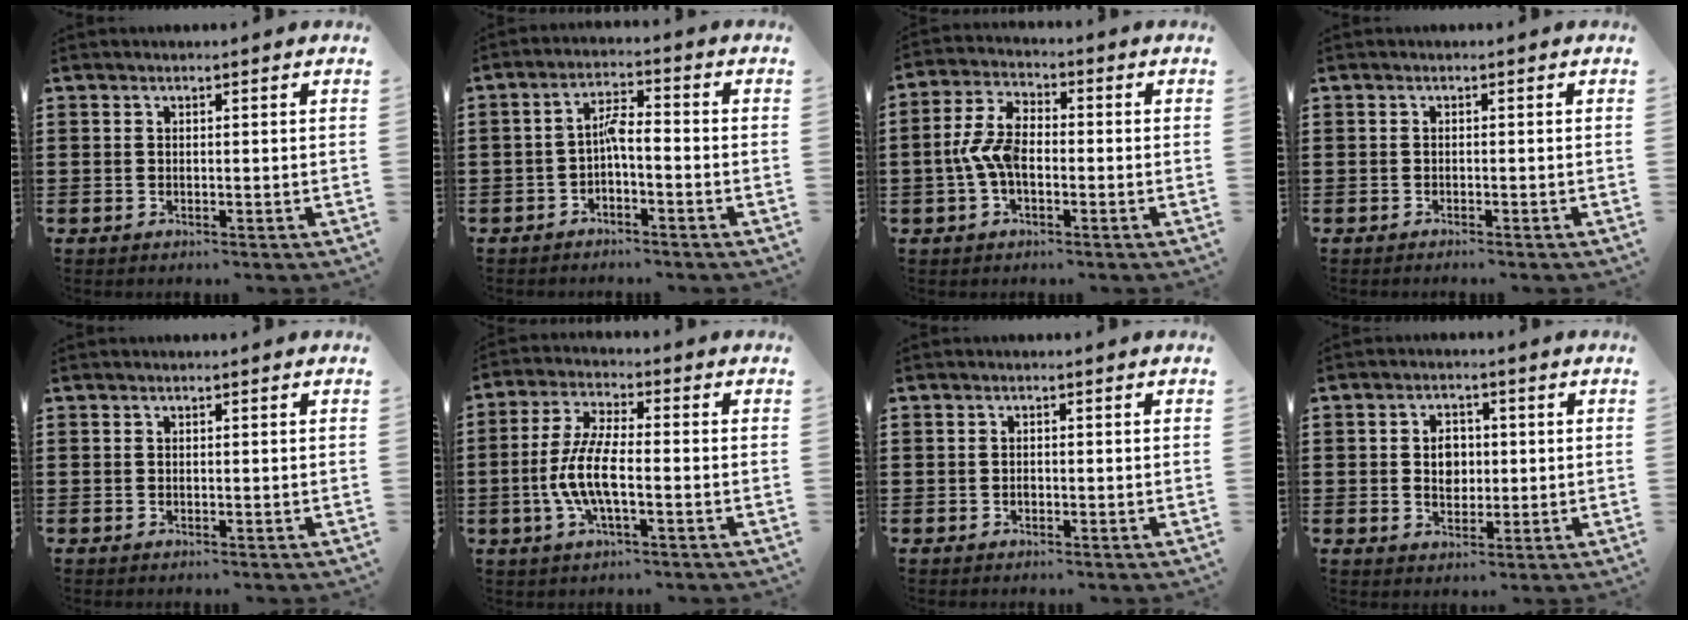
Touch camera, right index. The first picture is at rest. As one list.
[{"total": 3.4, "force": [-1.4, 1.0, 2.9], "torque": [-0.057, 0.012, -0.029]}, {"total": 6.2, "force": [-1.5, 3.4, 5.0], "torque": [-0.128, -0.003, -0.036]}, {"total": 0.7, "force": [-0.7, -0.1, 0.0], "torque": [-0.001, -0.001, -0.013]}, {"total": 0.0}, {"total": 7.7, "force": [-2.1, 2.4, 7.0], "torque": [-0.168, -0.011, -0.048]}, {"total": 0.7, "force": [-0.3, 0.7, 0.2], "torque": [-0.006, 0.001, -0.005]}, {"total": 3.9, "force": [0.2, 2.9, 2.7], "torque": [-0.052, 0.010, -0.002]}]